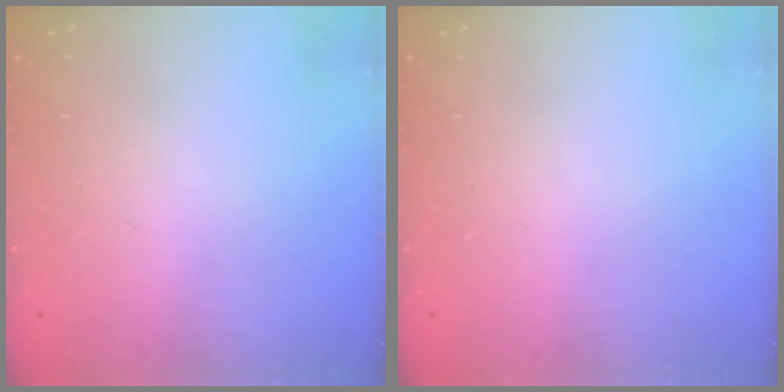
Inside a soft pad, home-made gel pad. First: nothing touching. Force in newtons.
{"total": 0.0}